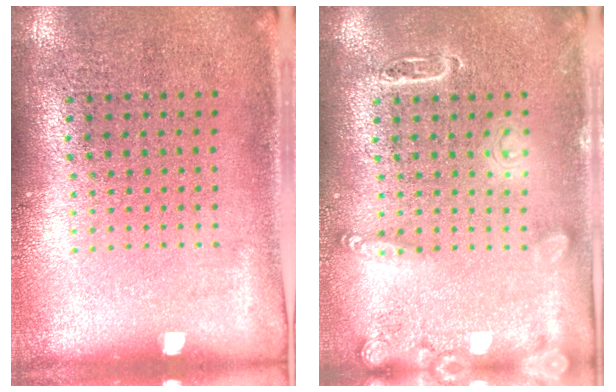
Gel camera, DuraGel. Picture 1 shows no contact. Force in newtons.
{"total": 2.5, "press": 2.5, "slide": 0.3}